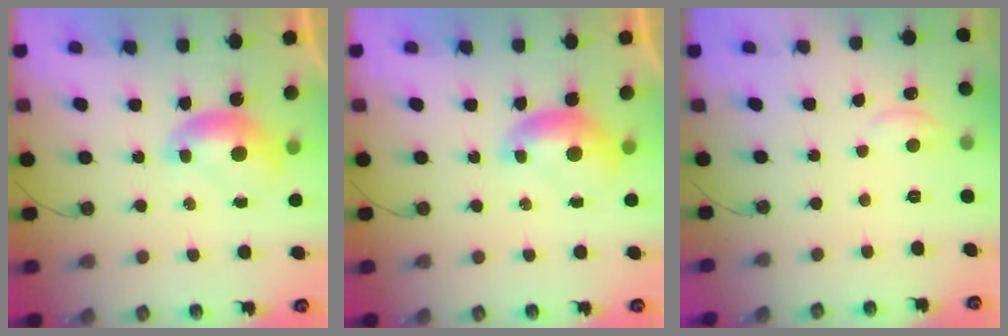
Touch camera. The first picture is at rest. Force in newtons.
{"total": 0.0}
{"total": 2.9, "press": 2.9, "slide": 0.2}